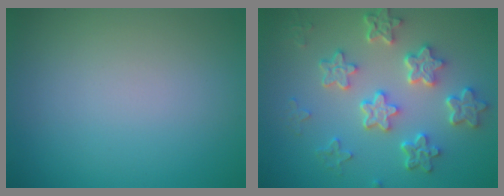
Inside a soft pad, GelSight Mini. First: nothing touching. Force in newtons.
{"total": 6.0, "press": 4.6, "slide": 3.8}